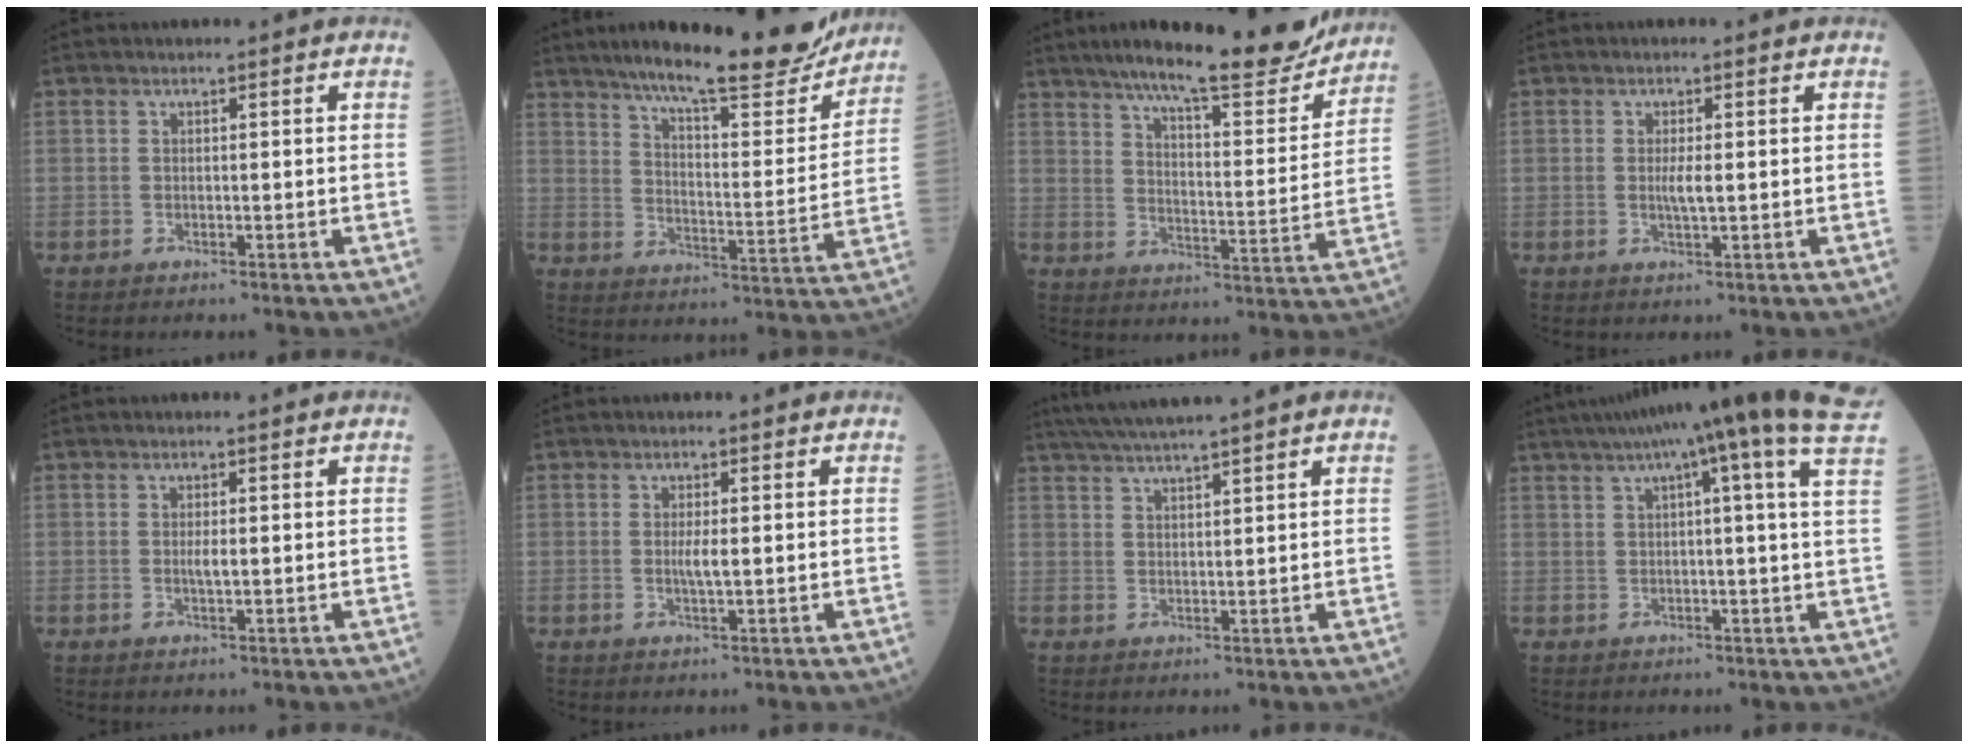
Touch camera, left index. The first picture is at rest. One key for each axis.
{"total": 19.9, "fx": 17.3, "fy": 2.4, "fz": 9.6, "tx": -0.141, "ty": -0.029, "tz": 0.238}
{"total": 18.3, "fx": 15.9, "fy": 2.1, "fz": 8.7, "tx": -0.130, "ty": -0.024, "tz": 0.219}
{"total": 2.1, "fx": -0.2, "fy": 0.1, "fz": 2.0, "tx": -0.045, "ty": -0.007, "tz": -0.002}
{"total": 1.3, "fx": -0.2, "fy": 0.1, "fz": 1.2, "tx": -0.027, "ty": -0.005, "tz": -0.002}
{"total": 1.9, "fx": -0.2, "fy": 0.1, "fz": 1.9, "tx": -0.043, "ty": -0.007, "tz": -0.002}
{"total": 7.8, "fx": 6.5, "fy": -1.5, "fz": 4.0, "tx": -0.069, "ty": 0.018, "tz": 0.102}
{"total": 18.2, "fx": 12.8, "fy": -1.2, "fz": 12.9, "tx": -0.203, "ty": 0.019, "tz": 0.152}